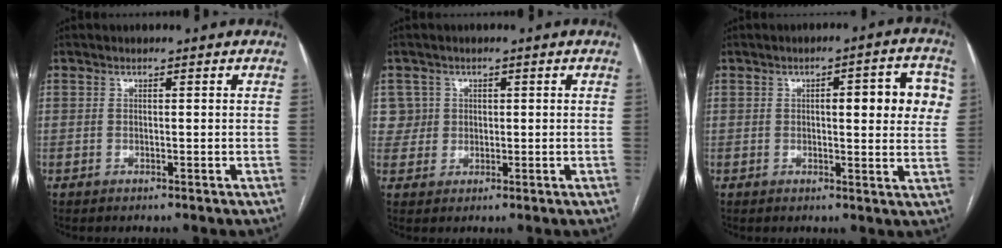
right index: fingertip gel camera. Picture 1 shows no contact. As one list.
[{"total": 3.8, "force": [1.3, 3.5, -0.4], "torque": [0.031, 0.008, 0.021]}, {"total": 8.7, "force": [1.8, 2.1, 8.2], "torque": [-0.098, 0.019, 0.018]}]